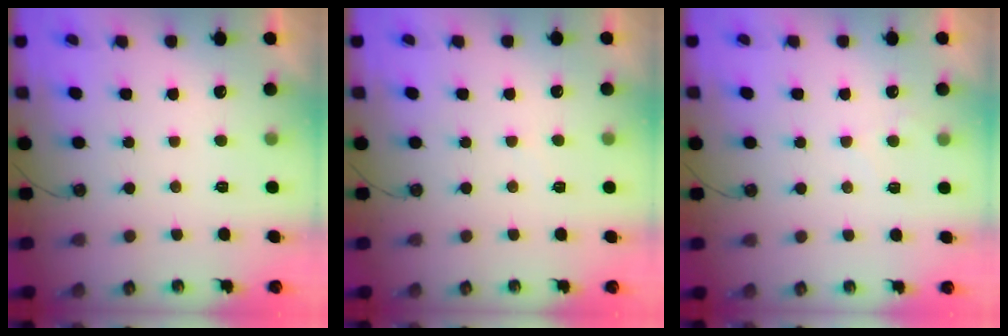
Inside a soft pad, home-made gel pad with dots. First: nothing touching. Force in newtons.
{"total": 3.6, "press": 3.5, "slide": 0.5}
{"total": 4.0, "press": 3.9, "slide": 0.5}